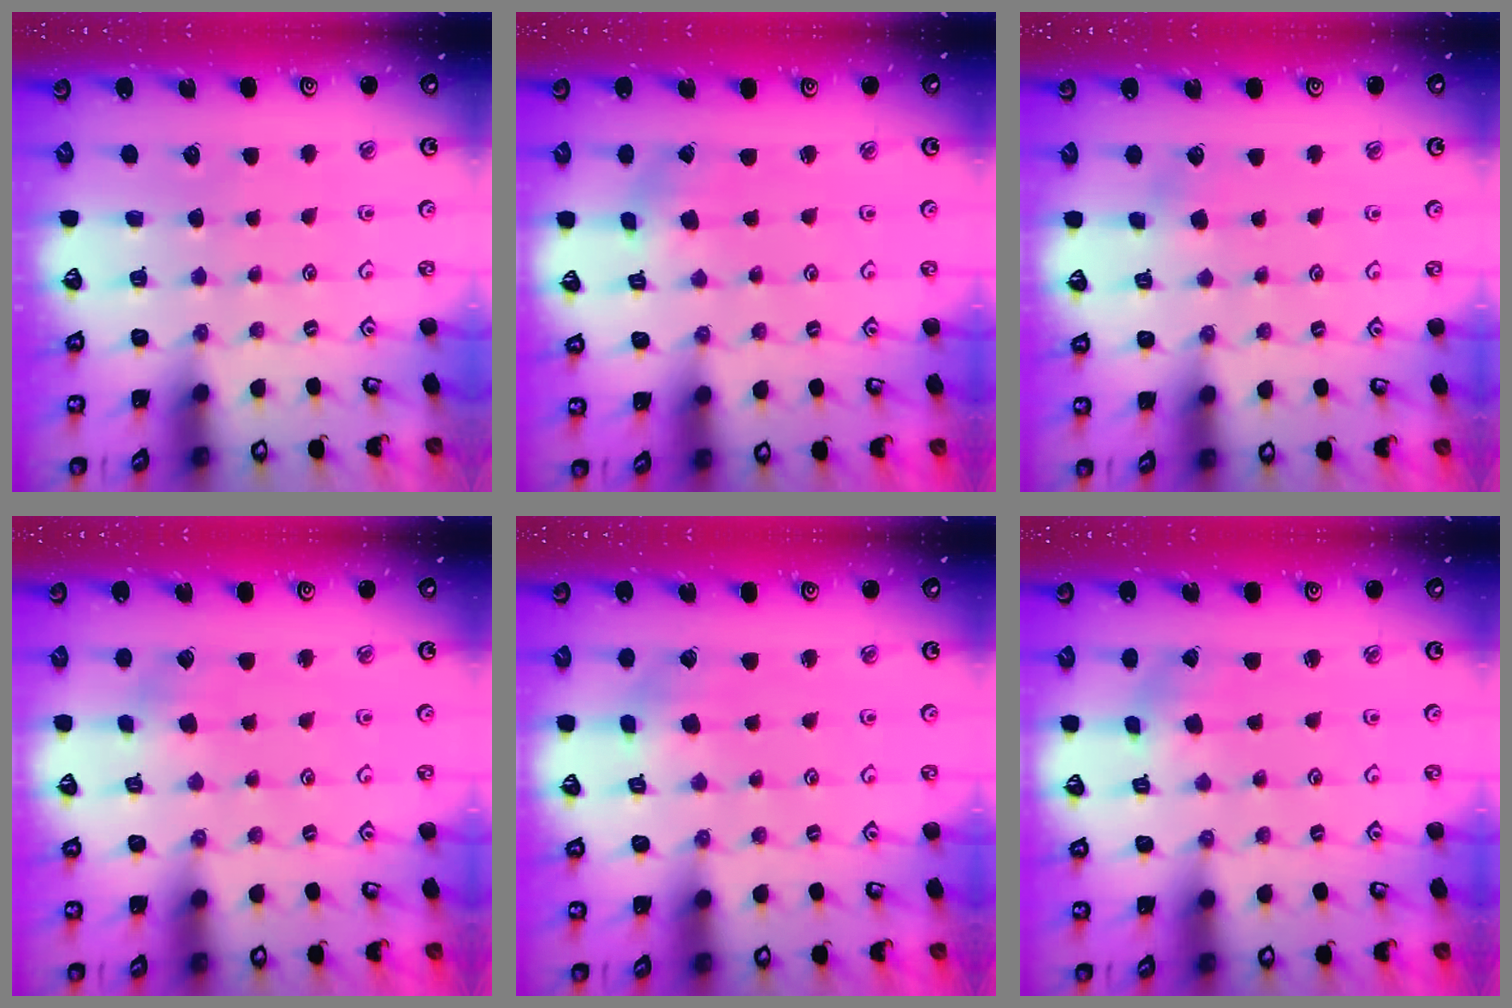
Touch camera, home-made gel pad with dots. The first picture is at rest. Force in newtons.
{"total": 0.0}
{"total": 1.8, "press": 1.7, "slide": 0.2}
{"total": 2.6, "press": 2.6, "slide": 0.4}
{"total": 2.1, "press": 2.1, "slide": 0.3}
{"total": 0.0}